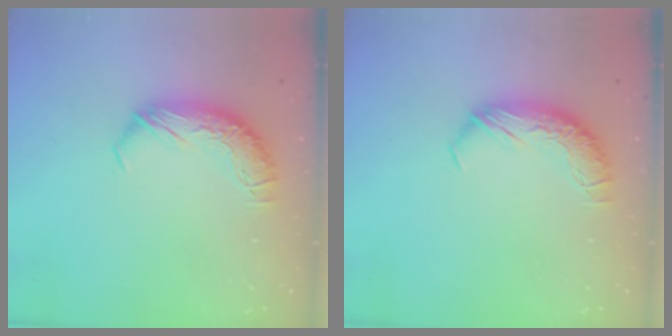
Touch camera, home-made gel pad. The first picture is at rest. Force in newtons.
{"total": 0.0}